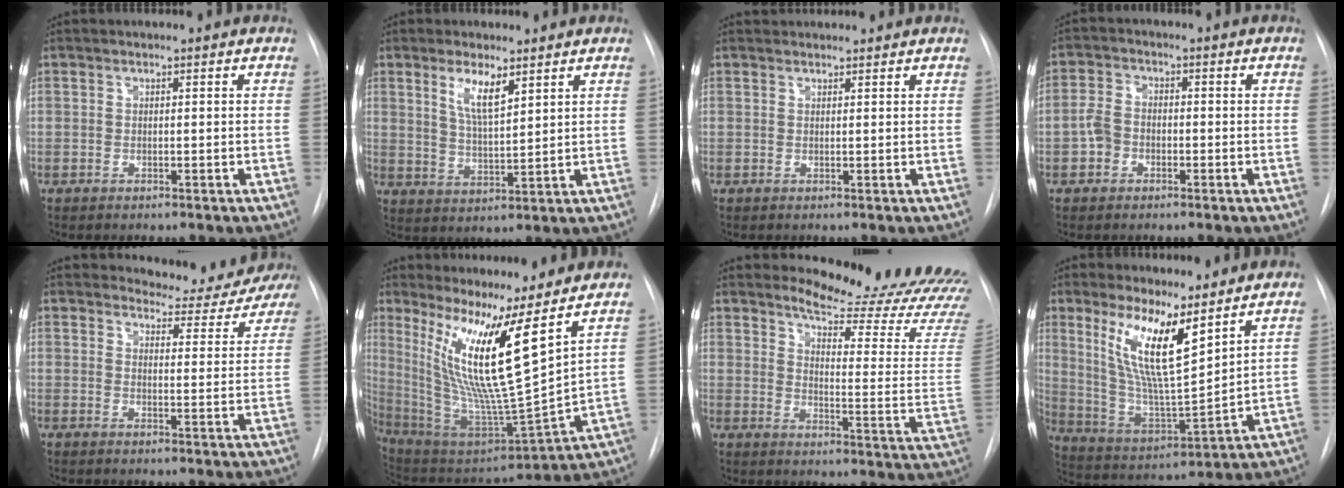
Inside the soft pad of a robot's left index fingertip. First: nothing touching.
{"total": 5.6, "force": [3.2, 1.3, 4.3], "torque": [-0.086, -0.005, 0.063]}
{"total": 3.6, "force": [3.5, 0.7, 0.5], "torque": [-0.006, 0.032, 0.047]}
{"total": 3.7, "force": [-1.3, 3.0, 1.7], "torque": [-0.044, 0.012, -0.027]}
{"total": 8.9, "force": [8.8, 1.3, -0.1], "torque": [0.009, -0.029, 0.095]}
{"total": 16.7, "force": [8.9, 0.0, 14.1], "torque": [-0.275, -0.030, 0.164]}
{"total": 20.0, "force": [19.0, 1.0, 6.2], "torque": [-0.085, -0.146, 0.218]}
{"total": 13.3, "force": [7.3, 2.4, 10.9], "torque": [-0.212, -0.008, 0.144]}